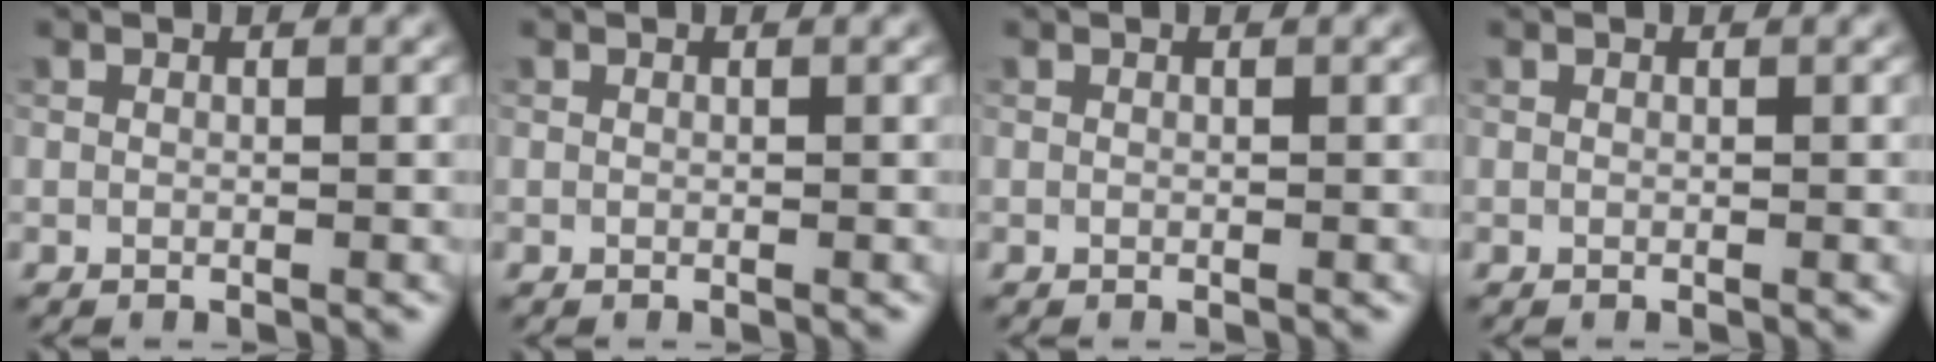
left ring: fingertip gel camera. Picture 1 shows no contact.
{"total": 0.0}
{"total": 0.0}
{"total": 0.0}